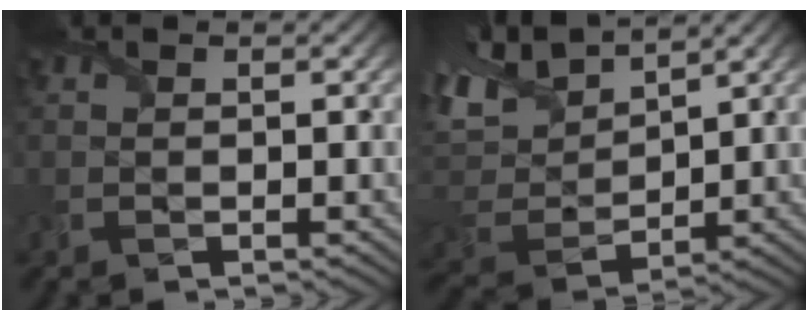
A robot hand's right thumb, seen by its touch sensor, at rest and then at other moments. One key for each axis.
{"total": 11.3, "fx": 7.2, "fy": 4.8, "fz": 7.2, "tx": -0.195, "ty": 0.028, "tz": 0.135}